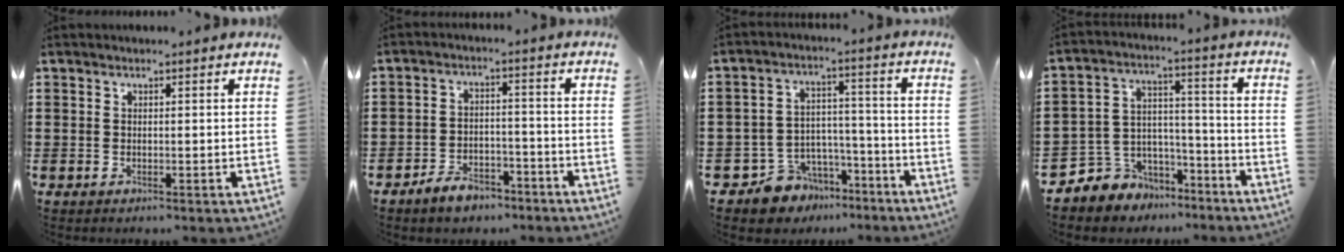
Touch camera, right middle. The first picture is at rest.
{"total": 4.6, "force": [-4.1, 1.6, 1.3], "torque": [-0.027, 0.012, -0.082]}
{"total": 7.1, "force": [-6.0, 3.8, 0.1], "torque": [-0.019, 0.014, -0.116]}
{"total": 6.0, "force": [-4.7, 3.7, -0.9], "torque": [-0.009, 0.007, -0.096]}